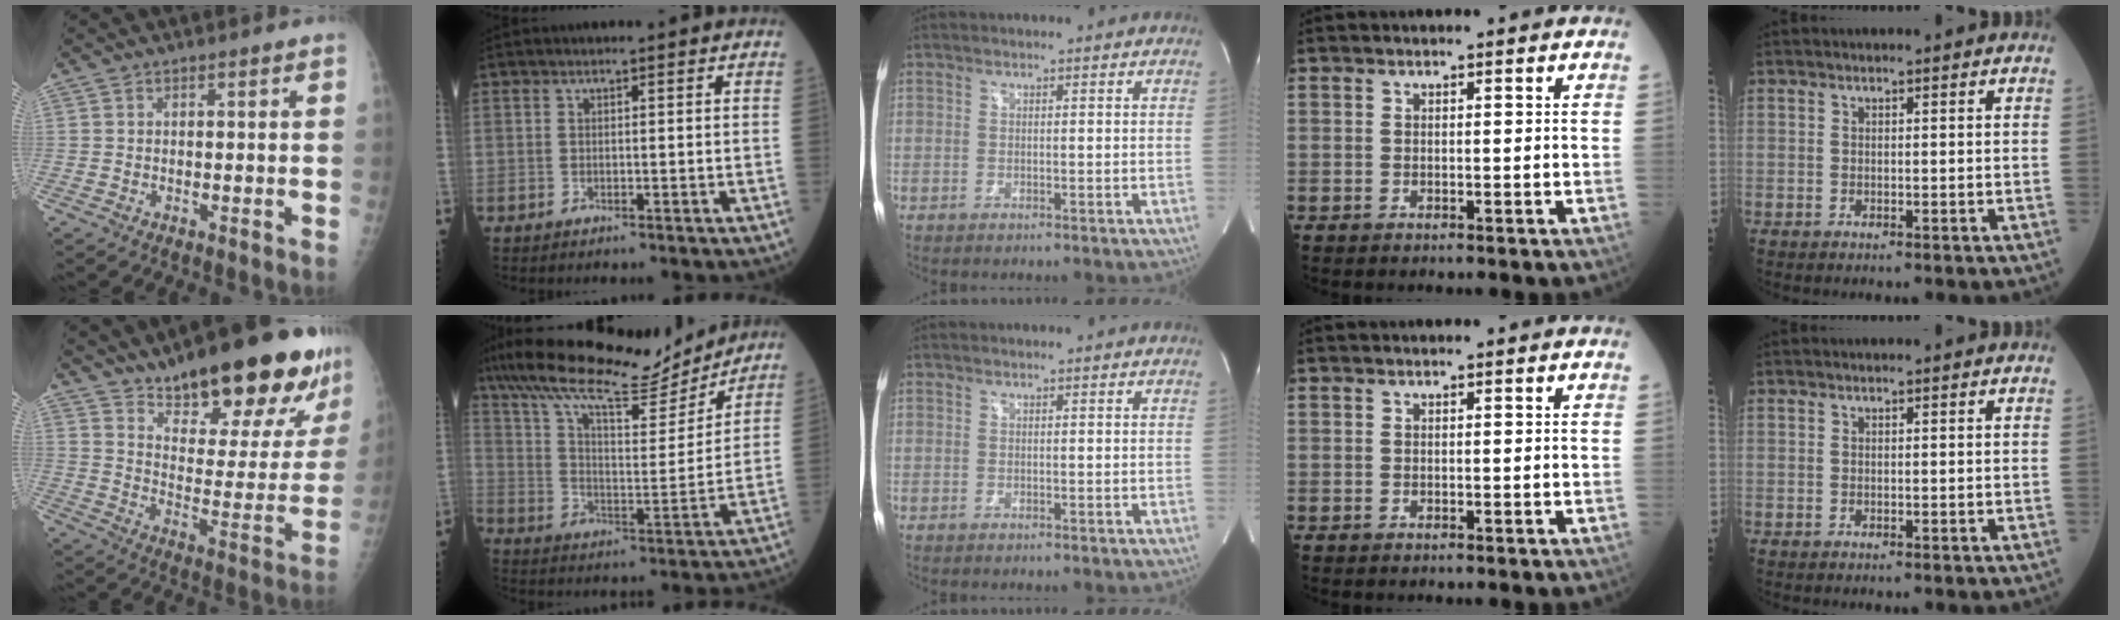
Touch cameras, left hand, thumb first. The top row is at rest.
{"thumb": {"total": 24.8, "force": [17.5, 7.6, 16.0], "torque": [-0.188, -0.086, 0.260]}, "index": {"total": 19.8, "force": [17.3, 3.5, 9.1], "torque": [-0.171, 0.016, 0.274]}}